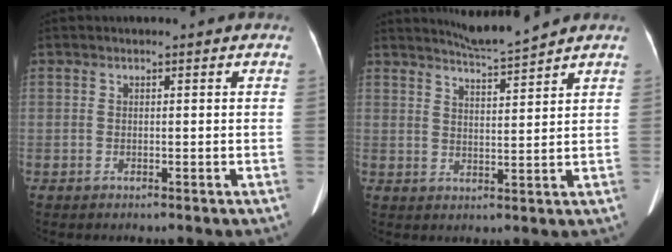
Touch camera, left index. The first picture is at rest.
{"total": 5.1, "force": [4.8, -1.3, 1.0], "torque": [-0.026, -0.013, 0.086]}